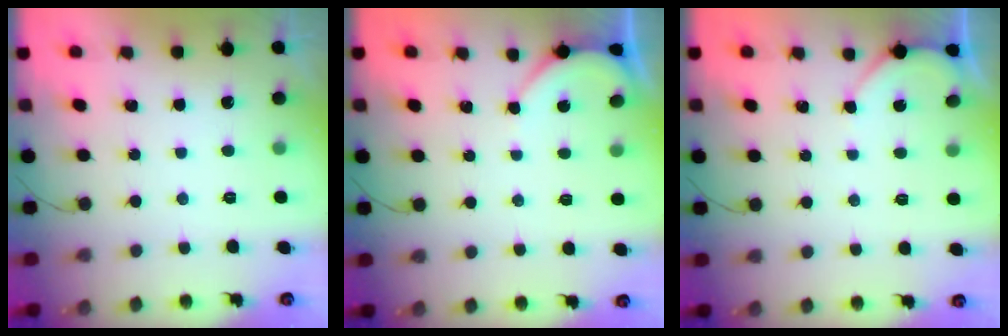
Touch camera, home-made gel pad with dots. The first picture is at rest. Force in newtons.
{"total": 3.3, "press": 3.3, "slide": 0.5}
{"total": 2.7, "press": 2.6, "slide": 0.4}